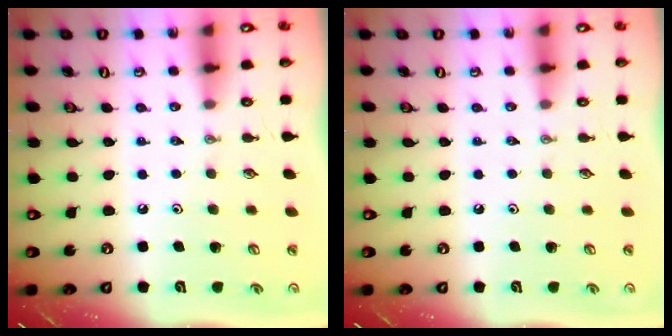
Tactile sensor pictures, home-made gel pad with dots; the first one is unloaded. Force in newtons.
{"total": 0.0}